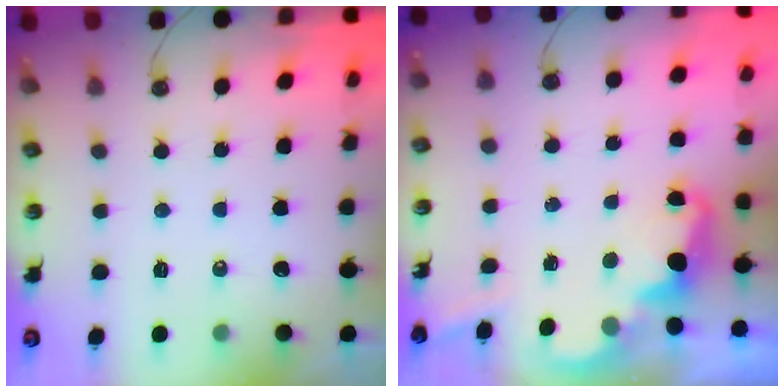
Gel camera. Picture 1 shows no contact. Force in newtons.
{"total": 2.4, "press": 2.3, "slide": 0.6}